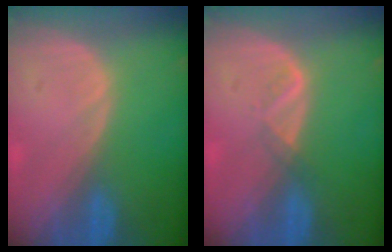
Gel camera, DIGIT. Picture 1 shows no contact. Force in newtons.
{"total": 1.6, "press": 1.5, "slide": 0.7}